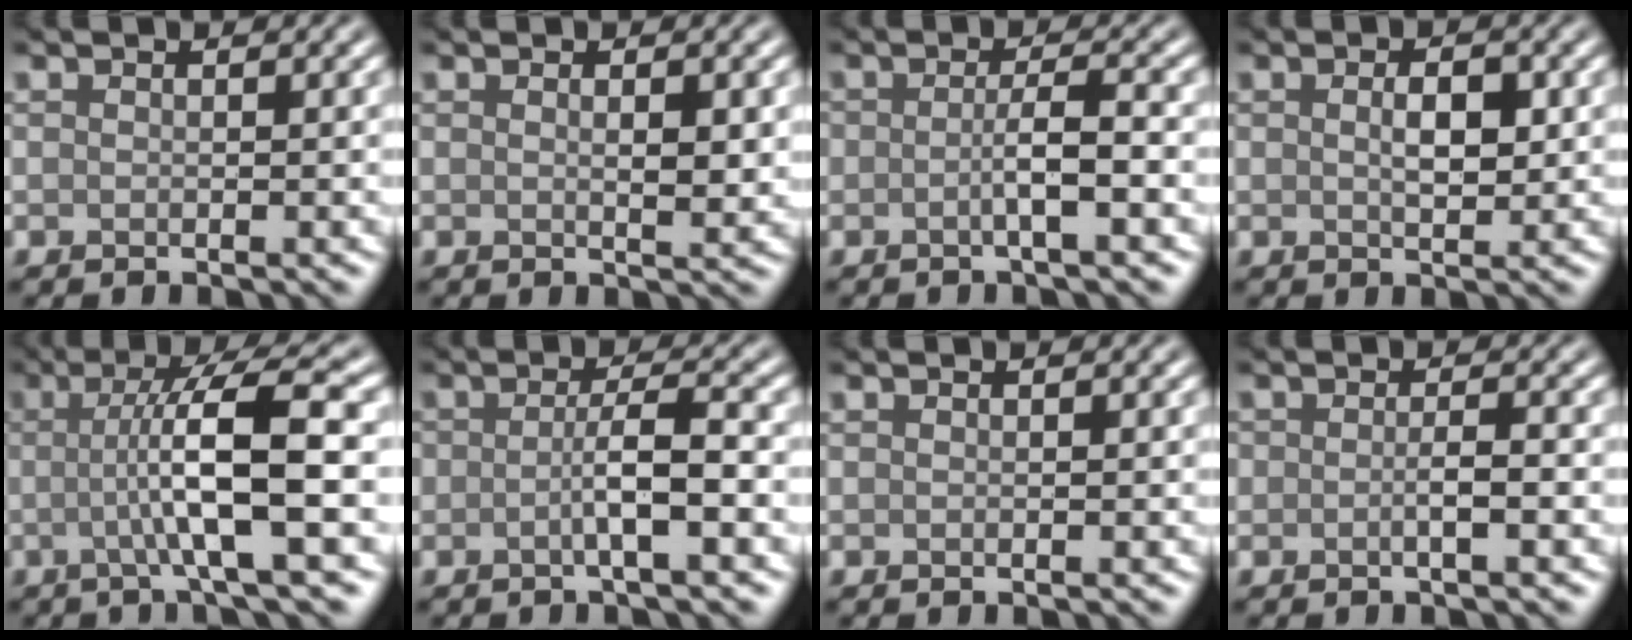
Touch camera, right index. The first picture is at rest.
{"total": 1.9, "force": [0.3, 0.5, 1.8], "torque": [-0.026, -0.004, 0.008]}
{"total": 2.0, "force": [-0.6, 0.2, 1.9], "torque": [-0.033, 0.005, -0.013]}
{"total": 2.3, "force": [0.3, 1.1, 1.9], "torque": [-0.036, 0.000, 0.006]}
{"total": 7.7, "force": [-0.7, 1.1, 7.6], "torque": [-0.116, 0.011, -0.017]}
{"total": 2.6, "force": [-0.9, 0.3, 2.5], "torque": [-0.043, 0.009, -0.018]}
{"total": 0.0}
{"total": 1.1, "force": [-0.4, 0.3, 1.0], "torque": [-0.018, 0.001, -0.005]}